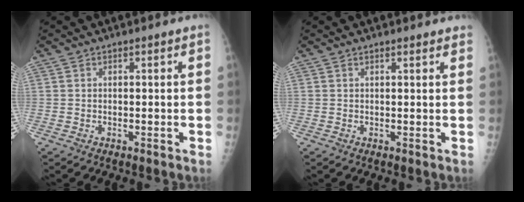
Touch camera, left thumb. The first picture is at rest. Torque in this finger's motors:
{"motor_torque": [-0.28, 0.05, -0.11, -0.15, 0.02]}